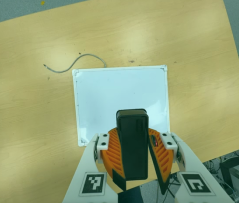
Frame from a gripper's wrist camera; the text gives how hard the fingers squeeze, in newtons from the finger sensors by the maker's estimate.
{"total": 9.9, "left": 9.8, "right": 10.1}